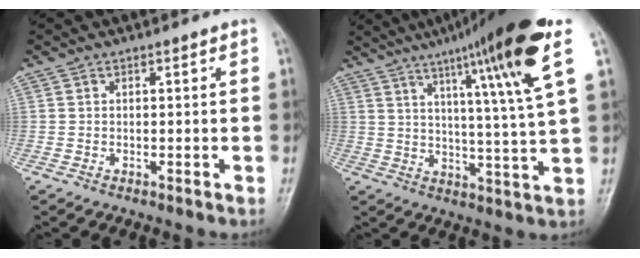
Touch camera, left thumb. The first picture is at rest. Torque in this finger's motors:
{"motor_torque": [1.07, 0.30, 1.71, -1.06, 0.47]}